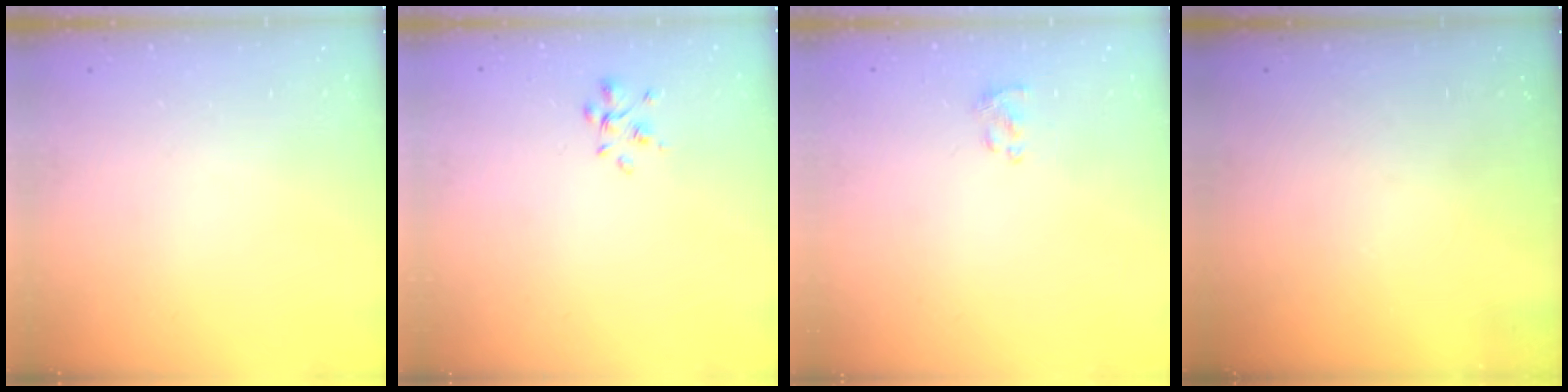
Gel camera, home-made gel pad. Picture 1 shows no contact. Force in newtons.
{"total": 4.7, "press": 4.7, "slide": 0.7}
{"total": 1.1, "press": 1.0, "slide": 0.5}
{"total": 0.0}